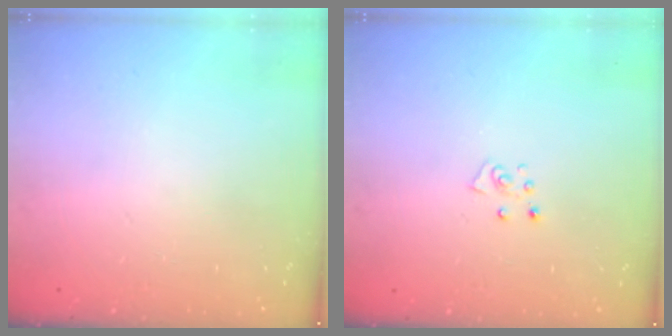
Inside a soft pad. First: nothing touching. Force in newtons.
{"total": 4.2, "press": 4.1, "slide": 0.5}